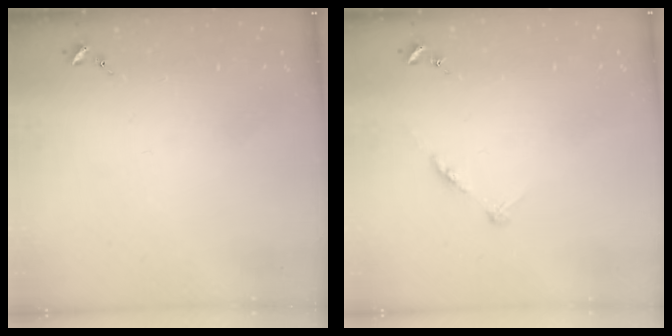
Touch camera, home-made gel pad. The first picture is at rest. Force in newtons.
{"total": 5.8, "press": 5.8, "slide": 0.6}